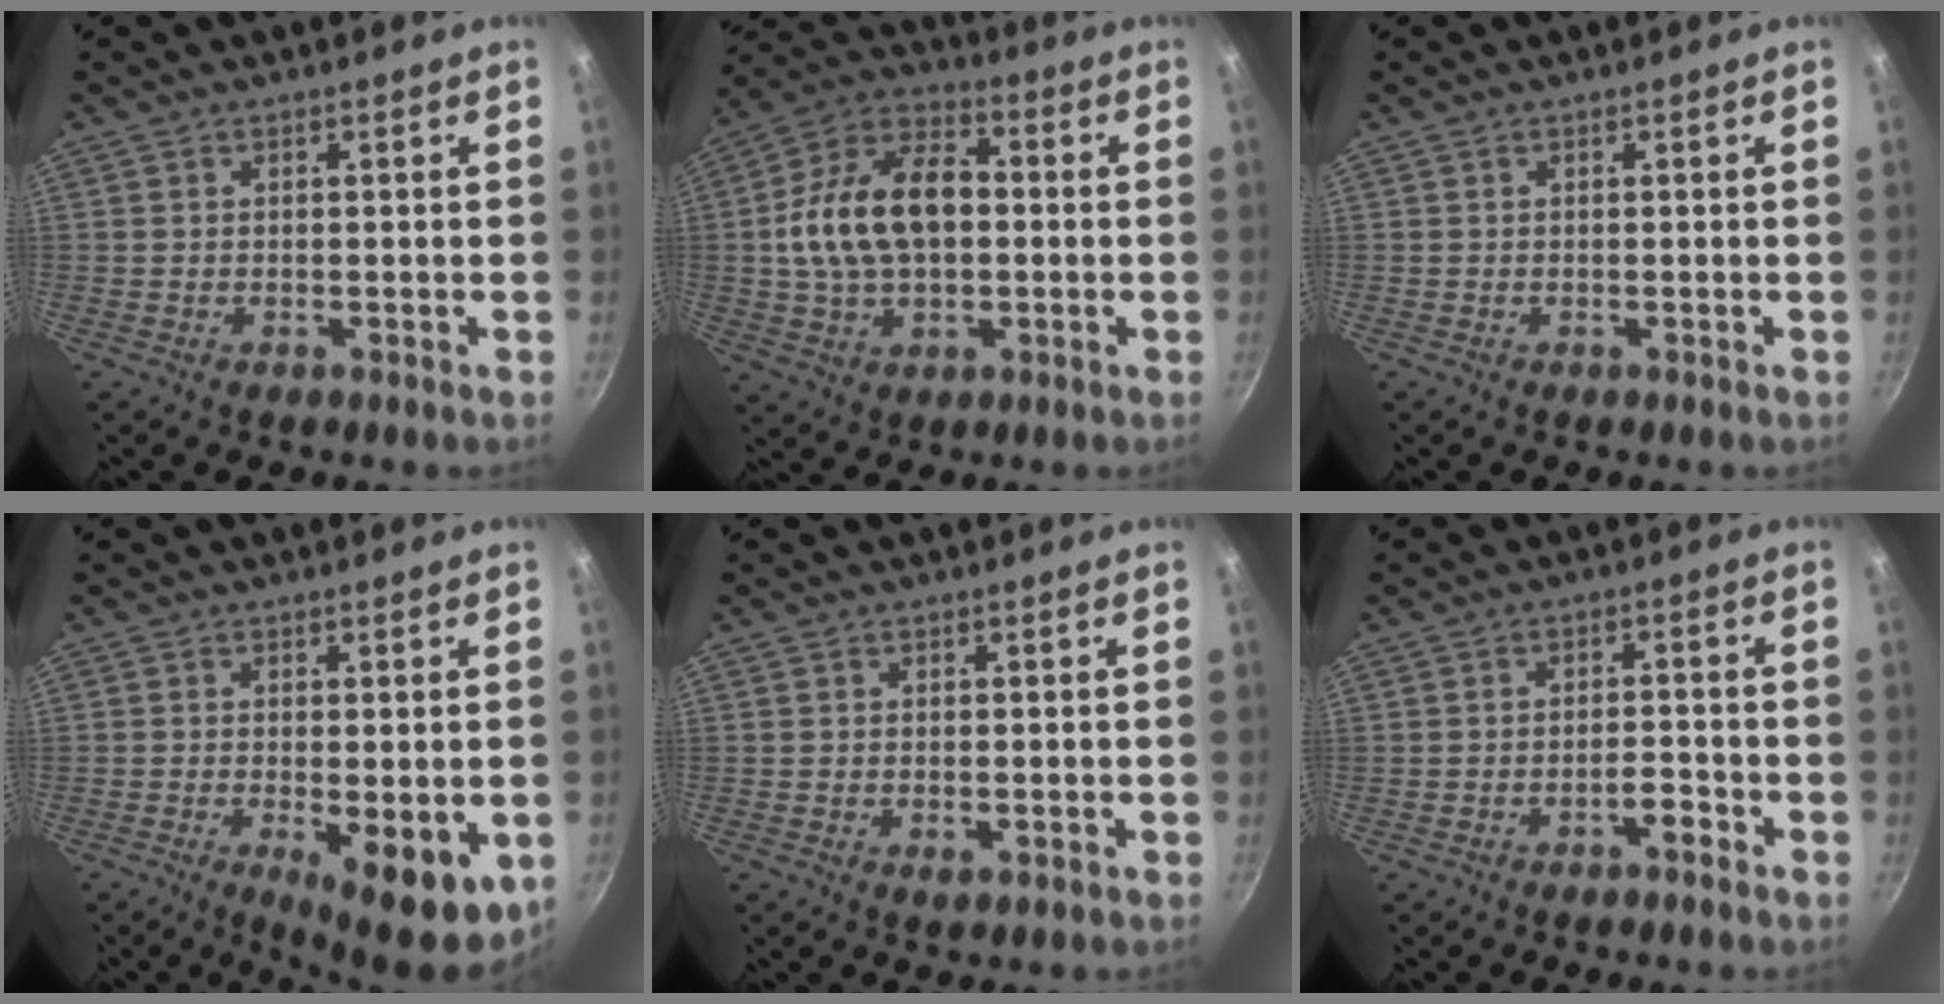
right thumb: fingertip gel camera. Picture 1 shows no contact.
{"total": 17.5, "force": [0.5, 11.1, 13.5], "torque": [-0.220, 0.032, -0.004]}
{"total": 0.0}
{"total": 11.2, "force": [-3.0, 3.7, 10.1], "torque": [-0.119, -0.008, -0.030]}
{"total": 1.3, "force": [-0.3, 0.6, 1.1], "torque": [-0.018, -0.003, -0.004]}
{"total": 2.7, "force": [-2.0, 0.8, 1.7], "torque": [-0.021, 0.022, -0.029]}